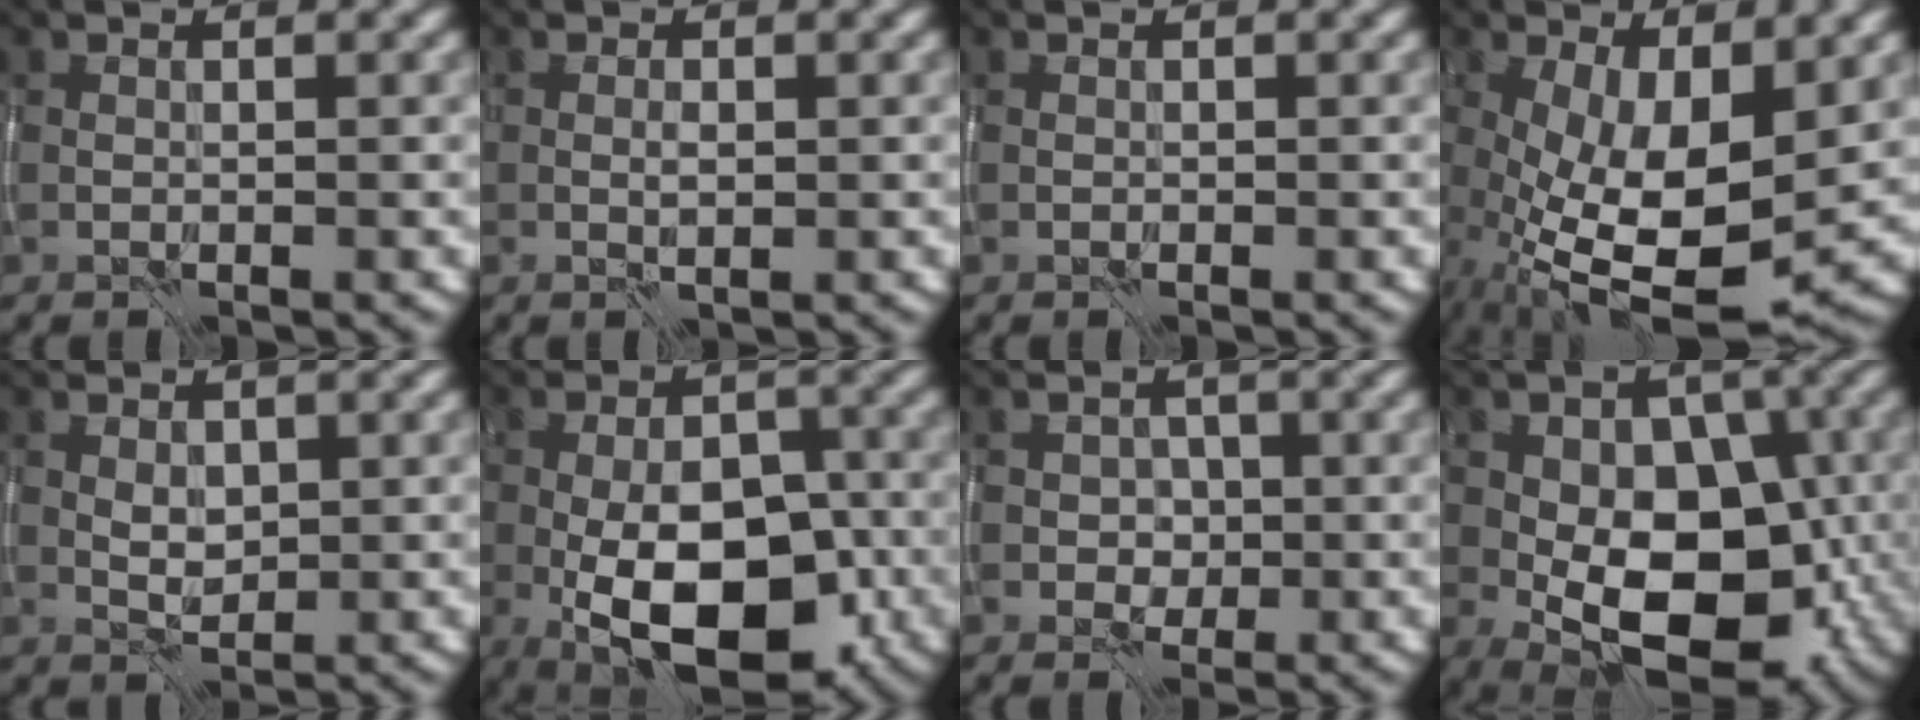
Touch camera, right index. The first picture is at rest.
{"total": 0.9, "force": [-0.1, 0.3, 0.8], "torque": [-0.015, -0.002, 0.000]}
{"total": 0.0}
{"total": 10.9, "force": [-1.0, 4.6, 9.9], "torque": [-0.176, -0.022, -0.009]}
{"total": 1.6, "force": [0.3, 1.1, 1.1], "torque": [-0.020, -0.002, 0.008]}
{"total": 11.4, "force": [-3.7, 5.9, 9.0], "torque": [-0.131, -0.006, -0.063]}
{"total": 1.8, "force": [-0.2, 1.7, 0.6], "torque": [-0.007, -0.003, -0.004]}
{"total": 12.1, "force": [-2.4, 7.7, 9.0], "torque": [-0.109, 0.005, -0.041]}